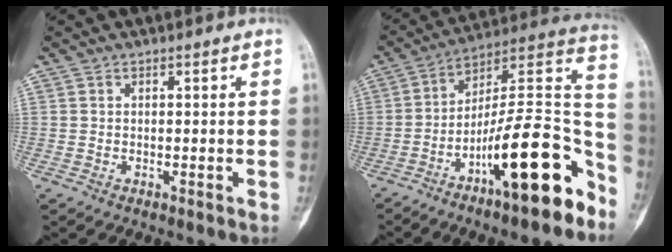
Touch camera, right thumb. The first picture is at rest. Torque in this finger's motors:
{"motor_torque": [0.78, 0.59, 1.68, -1.08, 0.18]}